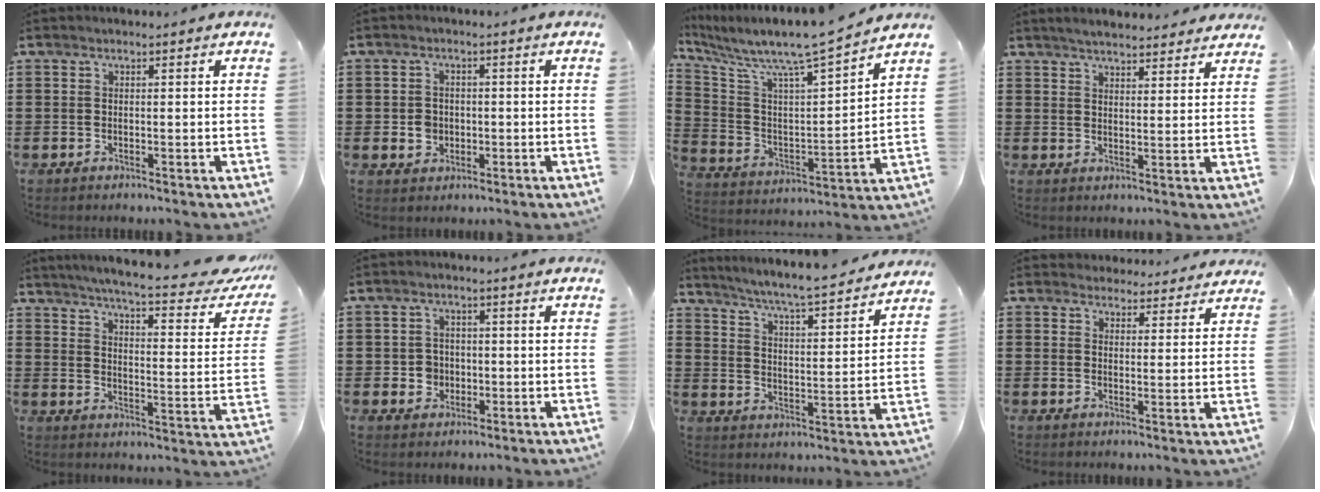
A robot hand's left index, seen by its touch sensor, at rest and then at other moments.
{"total": 2.8, "force": [-0.4, 2.5, 1.1], "torque": [-0.029, 0.005, -0.011]}
{"total": 7.7, "force": [7.1, -0.3, 3.1], "torque": [-0.096, -0.063, 0.110]}
{"total": 3.8, "force": [3.7, 0.2, 0.7], "torque": [-0.024, -0.010, 0.068]}
{"total": 6.3, "force": [5.4, -0.4, 3.3], "torque": [-0.078, -0.045, 0.087]}
{"total": 3.1, "force": [-0.5, 2.9, 1.0], "torque": [-0.030, 0.004, -0.014]}
{"total": 5.3, "force": [4.9, -0.6, 1.7], "torque": [-0.057, -0.044, 0.076]}
{"total": 3.5, "force": [3.3, 1.1, 0.0], "torque": [-0.012, -0.007, 0.063]}